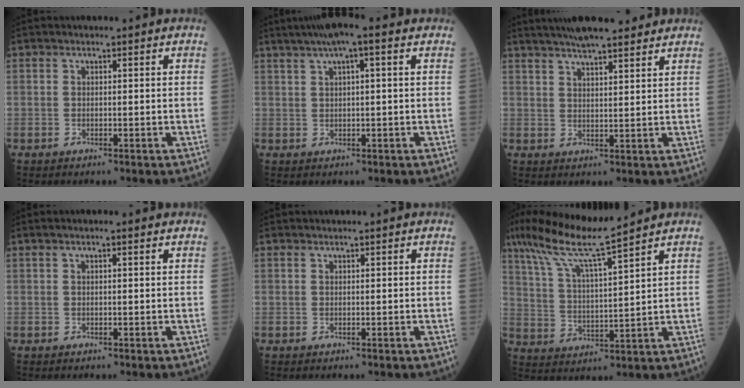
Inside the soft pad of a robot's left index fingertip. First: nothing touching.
{"total": 6.4, "force": [3.8, 0.4, 5.1], "torque": [-0.085, 0.029, 0.060]}
{"total": 11.3, "force": [9.5, 1.4, 5.8], "torque": [-0.088, 0.022, 0.139]}
{"total": 1.4, "force": [1.0, -0.1, 0.9], "torque": [-0.018, 0.017, 0.016]}
{"total": 0.0}
{"total": 11.0, "force": [9.0, -1.2, 6.2], "torque": [-0.120, 0.009, 0.168]}